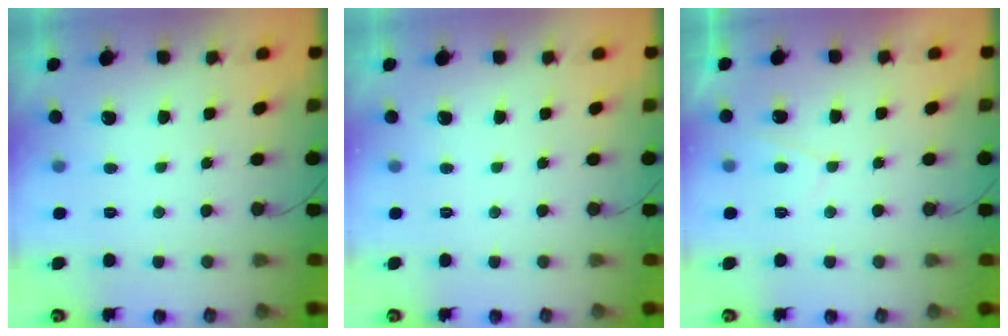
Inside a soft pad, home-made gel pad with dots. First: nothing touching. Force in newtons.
{"total": 0.0}
{"total": 2.5, "press": 2.4, "slide": 0.7}